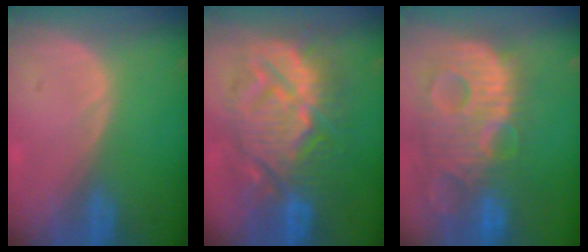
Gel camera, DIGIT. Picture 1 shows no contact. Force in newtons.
{"total": 13.5, "press": 13.4, "slide": 1.3}
{"total": 13.9, "press": 12.0, "slide": 7.1}